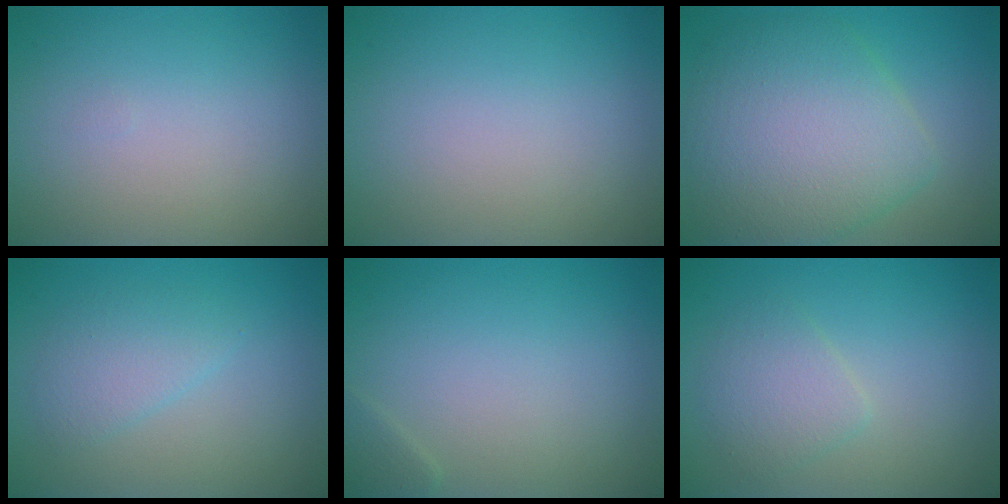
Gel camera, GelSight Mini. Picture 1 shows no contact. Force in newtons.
{"total": 0.0}
{"total": 8.5, "press": 8.5, "slide": 0.2}
{"total": 2.3, "press": 2.3, "slide": 0.1}
{"total": 0.8, "press": 0.8, "slide": 0.1}
{"total": 2.4, "press": 2.4, "slide": 0.1}